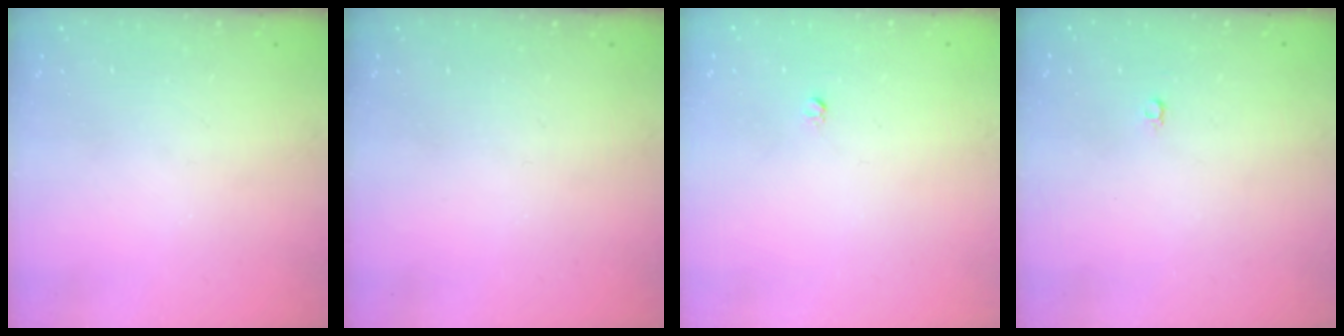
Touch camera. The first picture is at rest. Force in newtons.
{"total": 0.0}
{"total": 2.5, "press": 2.5, "slide": 0.2}
{"total": 2.2, "press": 2.2, "slide": 0.2}